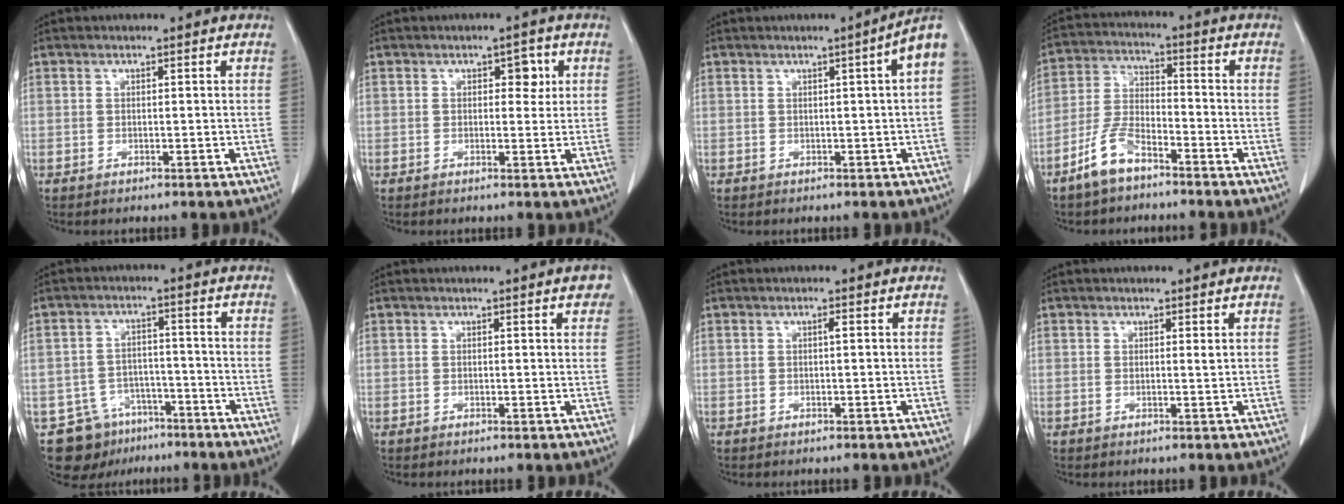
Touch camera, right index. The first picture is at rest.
{"total": 2.7, "force": [0.9, 1.6, 2.0], "torque": [-0.020, 0.007, 0.010]}
{"total": 3.9, "force": [0.7, -0.1, 3.8], "torque": [-0.042, 0.010, 0.005]}
{"total": 7.6, "force": [-5.3, 2.8, 4.5], "torque": [-0.109, -0.001, -0.110]}
{"total": 7.1, "force": [-5.4, 4.6, 0.1], "torque": [0.004, 0.020, -0.082]}
{"total": 2.3, "force": [1.4, 0.4, 1.7], "torque": [-0.015, 0.001, 0.009]}
{"total": 0.6, "force": [0.1, 0.0, 0.6], "torque": [-0.012, 0.001, 0.002]}
{"total": 0.7, "force": [0.4, -0.1, 0.5], "torque": [-0.011, -0.004, 0.006]}